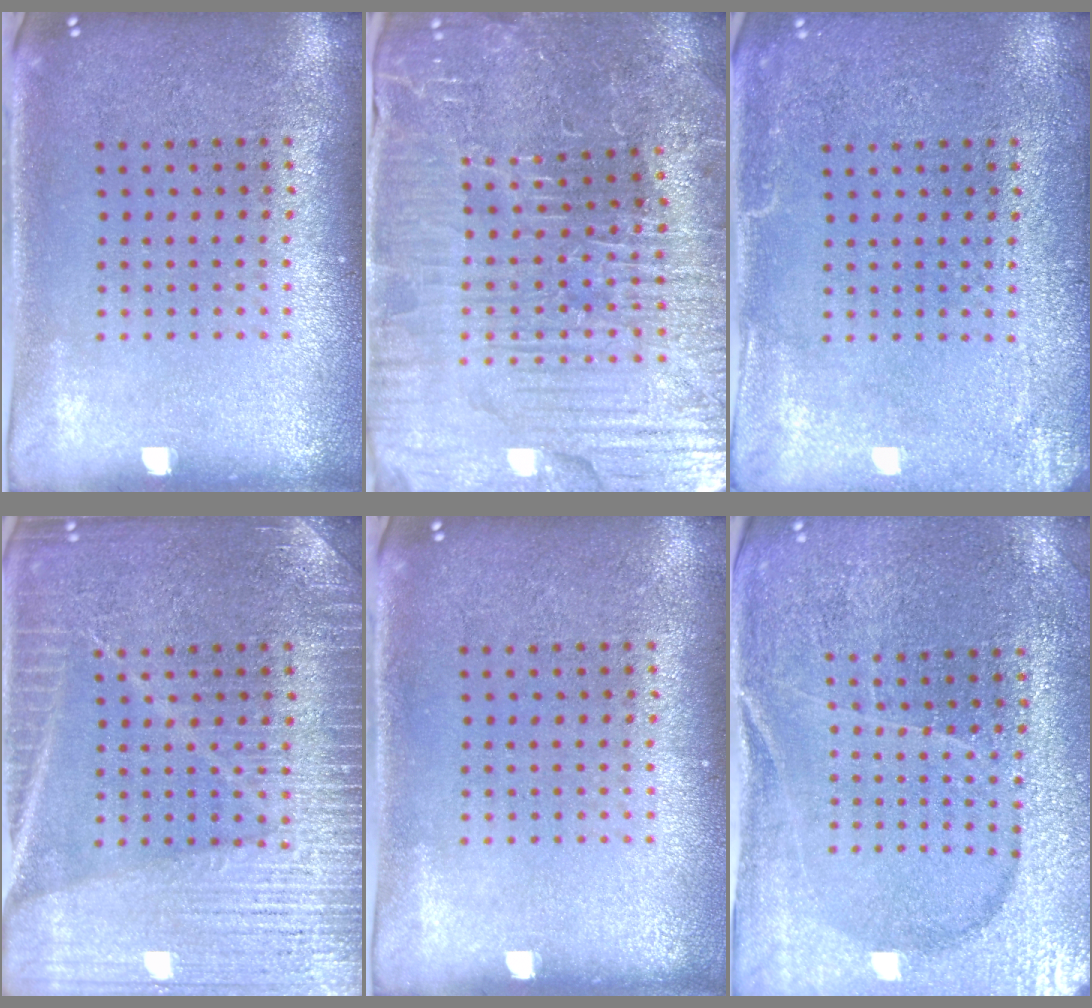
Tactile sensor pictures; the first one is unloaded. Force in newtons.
{"total": 4.8, "press": 4.7, "slide": 1.1}
{"total": 2.8, "press": 2.8, "slide": 0.3}
{"total": 3.7, "press": 3.7, "slide": 0.6}
{"total": 0.0}
{"total": 3.1, "press": 3.1, "slide": 0.4}